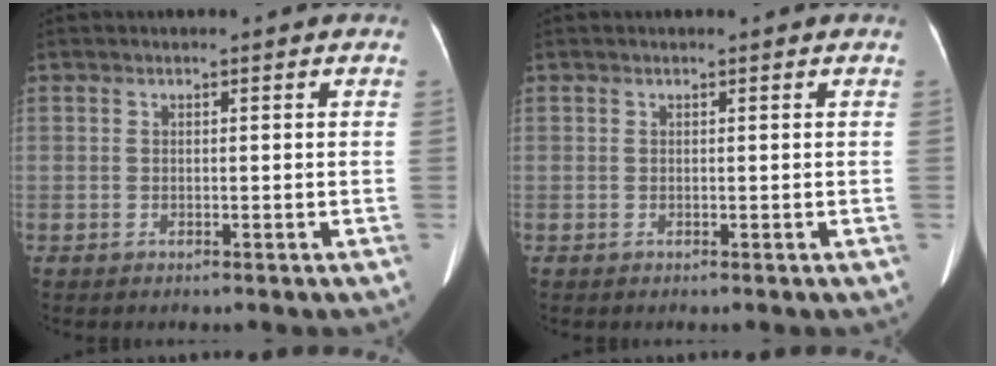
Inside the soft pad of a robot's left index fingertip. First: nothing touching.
{"total": 0.0}